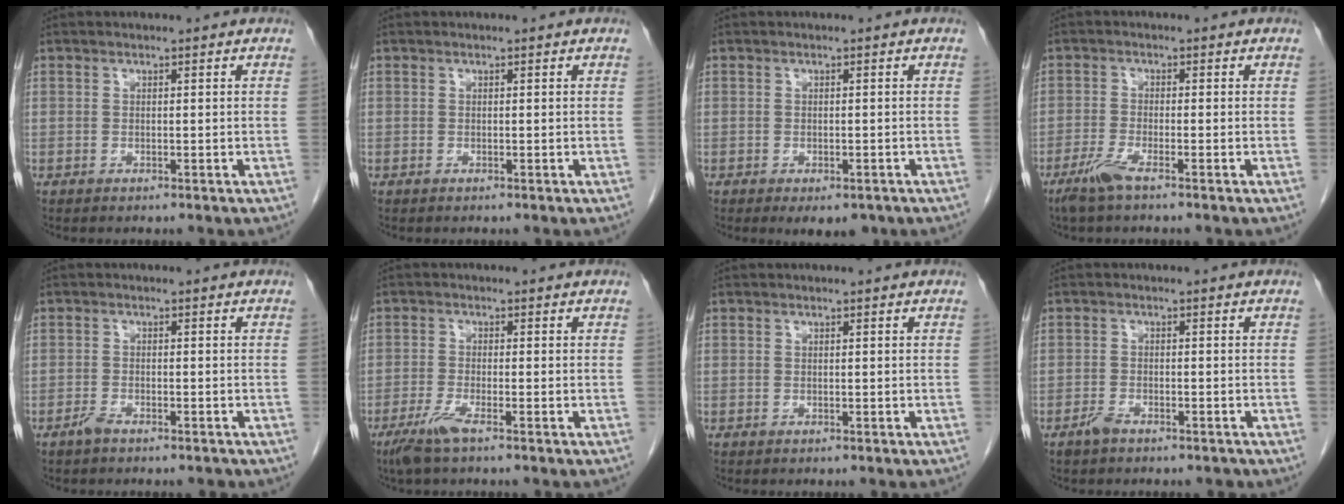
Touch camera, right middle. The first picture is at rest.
{"total": 0.0}
{"total": 3.9, "force": [-2.5, 1.9, 2.3], "torque": [-0.023, -0.005, -0.027]}
{"total": 3.4, "force": [-2.4, 0.1, 2.5], "torque": [-0.059, -0.008, -0.053]}
{"total": 2.1, "force": [-1.8, 0.6, 1.0], "torque": [-0.020, 0.000, -0.030]}
{"total": 3.7, "force": [-2.4, 0.1, 2.7], "torque": [-0.063, -0.011, -0.053]}
{"total": 0.0}
{"total": 2.7, "force": [-2.3, 1.0, 1.2], "torque": [-0.026, 0.000, -0.036]}